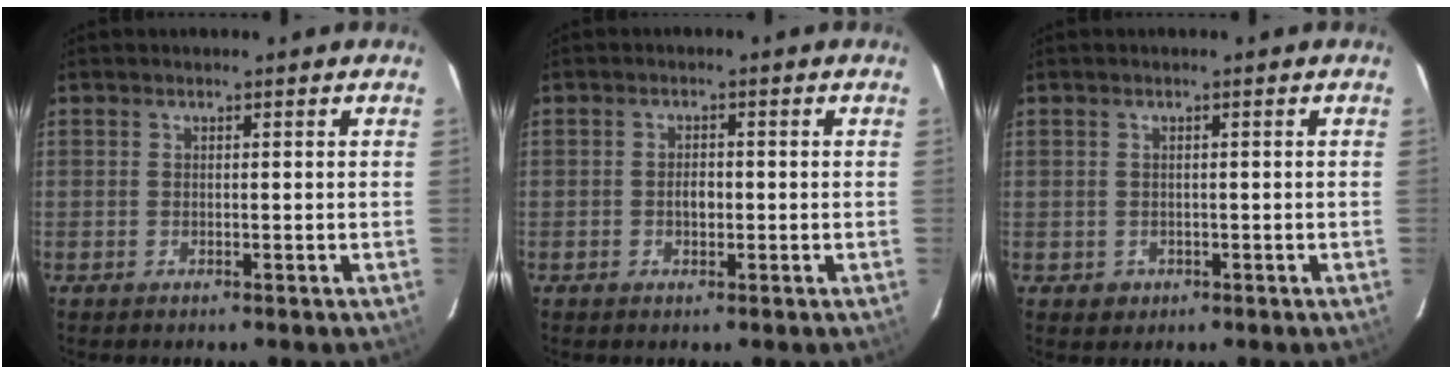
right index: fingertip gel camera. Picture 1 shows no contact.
{"total": 1.8, "force": [-0.3, 1.2, 1.3], "torque": [-0.023, 0.006, -0.006]}
{"total": 2.2, "force": [-0.3, 2.1, 0.3], "torque": [-0.003, 0.000, 0.000]}